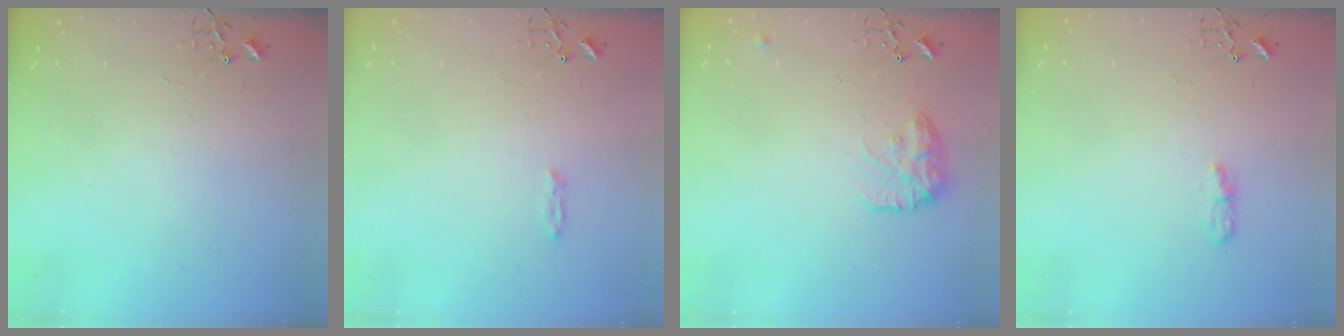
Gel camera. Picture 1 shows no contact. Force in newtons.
{"total": 3.7, "press": 3.6, "slide": 0.4}
{"total": 13.1, "press": 13.0, "slide": 0.7}
{"total": 6.1, "press": 6.1, "slide": 0.5}